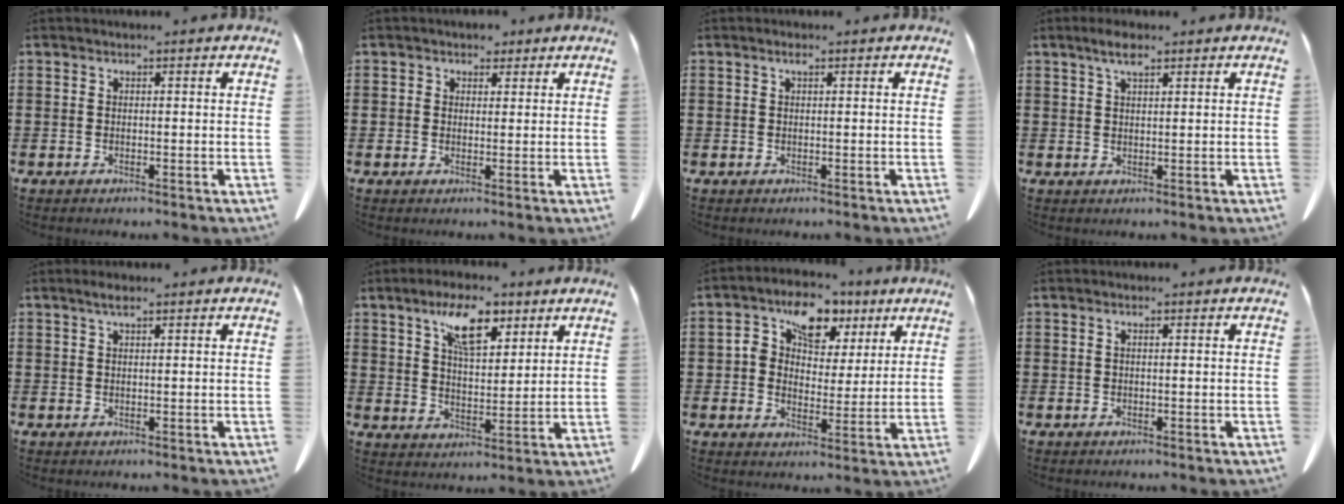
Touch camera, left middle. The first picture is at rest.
{"total": 2.3, "force": [1.7, 1.6, 0.3], "torque": [-0.006, 0.008, 0.030]}
{"total": 0.7, "force": [0.3, 0.3, 0.5], "torque": [-0.012, 0.003, 0.005]}
{"total": 3.4, "force": [2.1, 0.9, 2.5], "torque": [-0.054, 0.005, 0.036]}
{"total": 1.4, "force": [0.8, 0.4, 1.1], "torque": [-0.023, 0.003, 0.013]}
{"total": 9.5, "force": [6.1, 3.5, 6.4], "torque": [-0.124, -0.008, 0.105]}
{"total": 9.1, "force": [4.4, 6.1, 5.2], "torque": [-0.102, 0.010, 0.074]}
{"total": 0.6, "force": [0.1, 0.1, 0.5], "torque": [-0.011, 0.000, 0.002]}